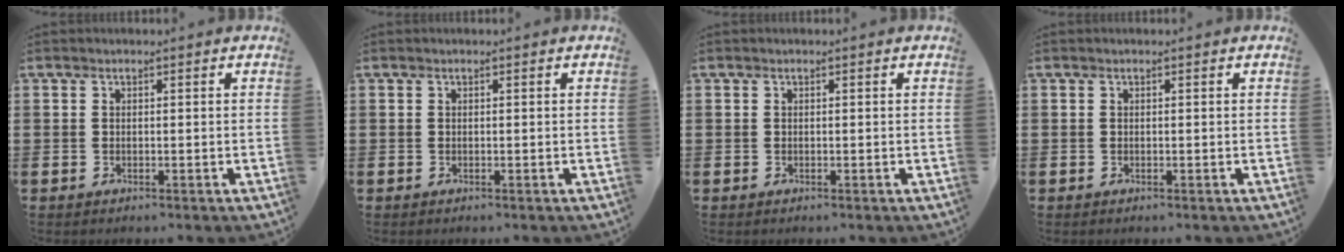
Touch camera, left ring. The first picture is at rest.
{"total": 0.0}
{"total": 0.0}
{"total": 0.0}